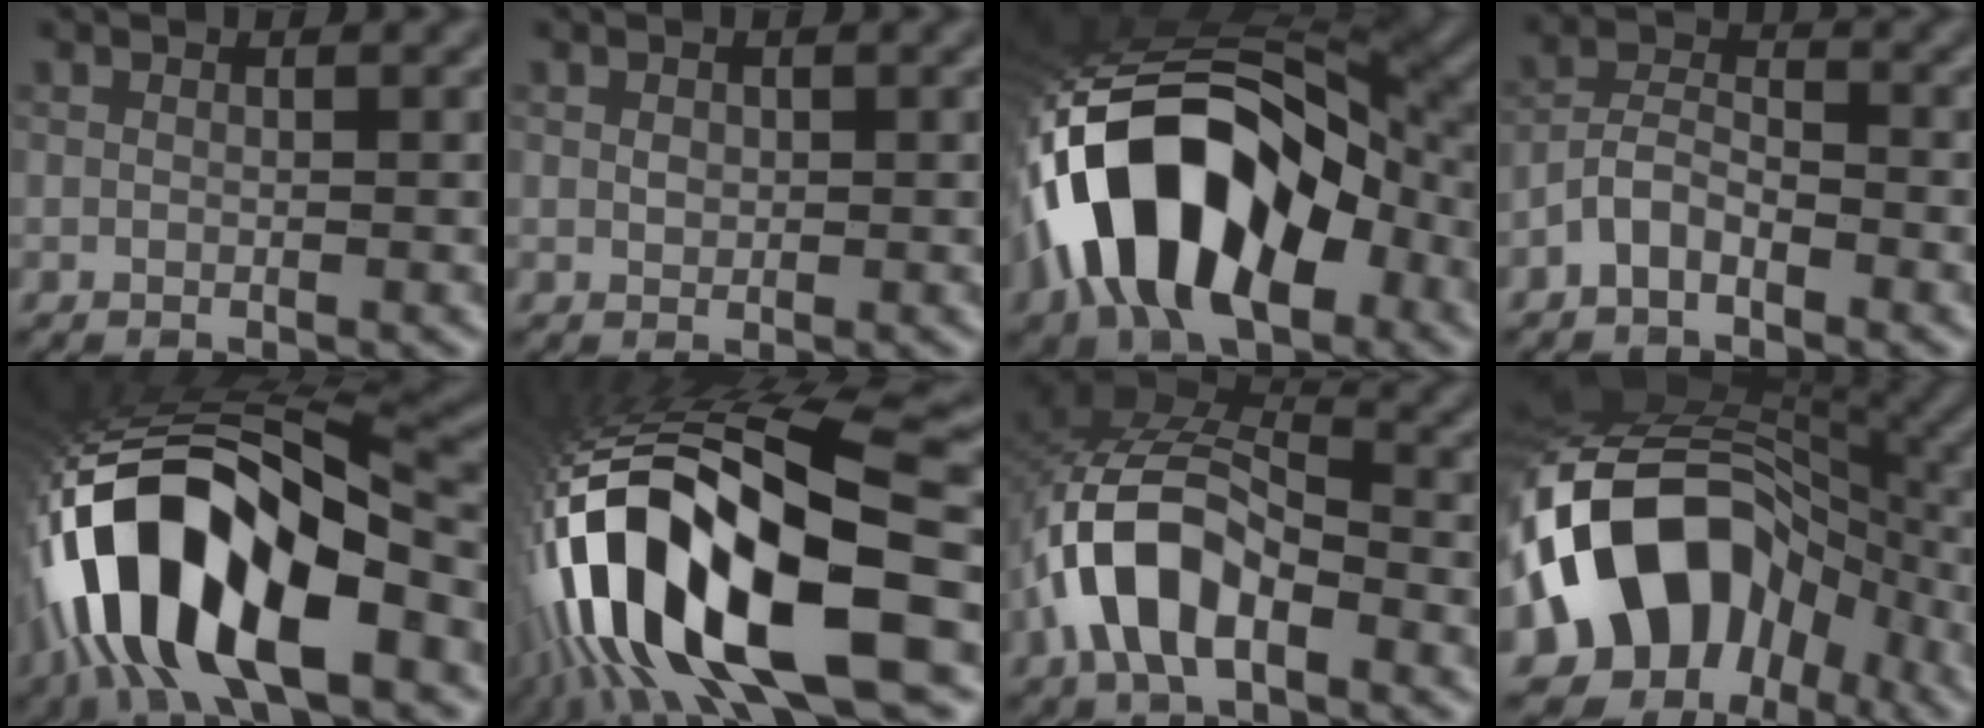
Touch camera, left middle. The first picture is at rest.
{"total": 0.8, "force": [0.2, 0.6, 0.4], "torque": [-0.008, -0.002, 0.004]}
{"total": 15.9, "force": [-4.8, 8.8, 12.4], "torque": [-0.209, 0.013, -0.099]}
{"total": 3.1, "force": [-1.9, 1.6, 1.9], "torque": [-0.036, 0.011, -0.043]}
{"total": 15.7, "force": [-5.6, 7.2, 12.8], "torque": [-0.229, 0.008, -0.096]}
{"total": 18.0, "force": [-4.9, 6.4, 16.1], "torque": [-0.304, 0.010, -0.079]}
{"total": 9.2, "force": [-3.3, 5.1, 6.9], "torque": [-0.132, 0.014, -0.071]}
{"total": 14.9, "force": [-4.4, 10.6, 9.5], "torque": [-0.143, 0.014, -0.094]}